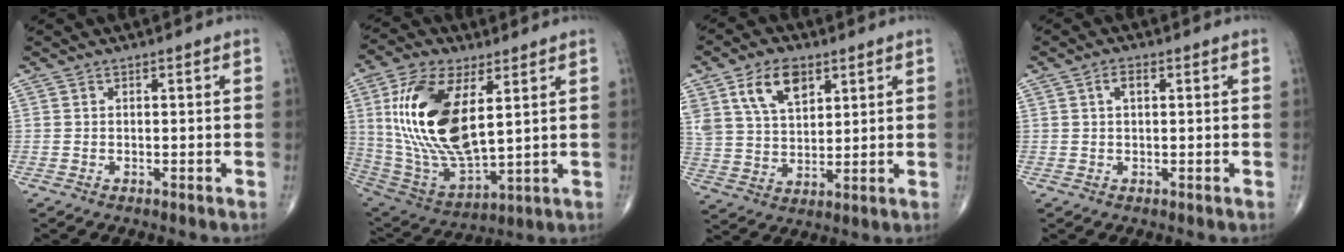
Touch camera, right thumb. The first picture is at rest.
{"total": 21.3, "force": [5.4, 9.9, 18.0], "torque": [-0.356, -0.026, 0.110]}
{"total": 11.3, "force": [5.7, 6.6, 7.2], "torque": [-0.114, -0.020, 0.113]}
{"total": 2.2, "force": [0.7, 1.1, 1.8], "torque": [-0.034, 0.007, 0.014]}